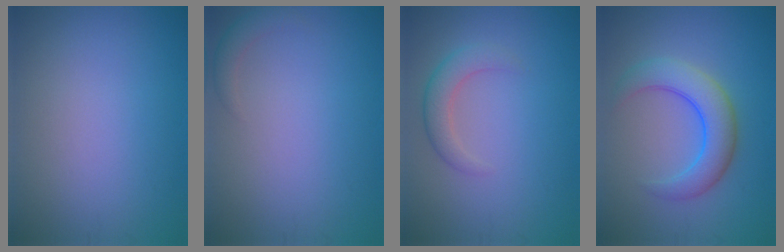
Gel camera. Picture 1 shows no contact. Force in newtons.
{"total": 1.5, "press": 1.5, "slide": 0.1}
{"total": 2.6, "press": 2.6, "slide": 0.1}
{"total": 5.3, "press": 5.3, "slide": 0.2}